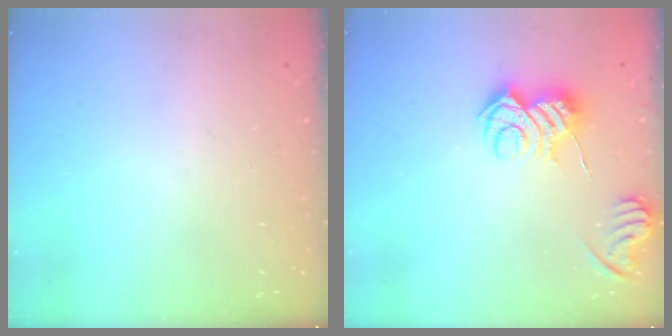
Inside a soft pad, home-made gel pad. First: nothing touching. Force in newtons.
{"total": 9.5, "press": 9.5, "slide": 0.1}